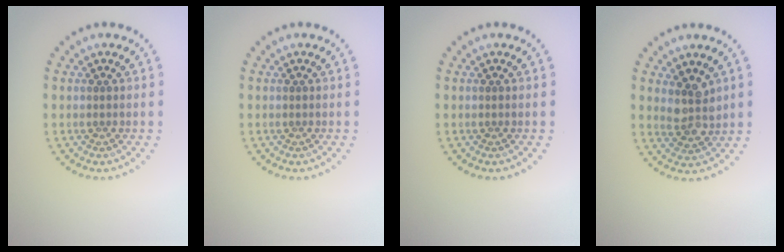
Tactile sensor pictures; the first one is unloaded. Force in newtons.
{"total": 0.0}
{"total": 0.0}
{"total": 3.0, "press": 2.6, "slide": 1.4}